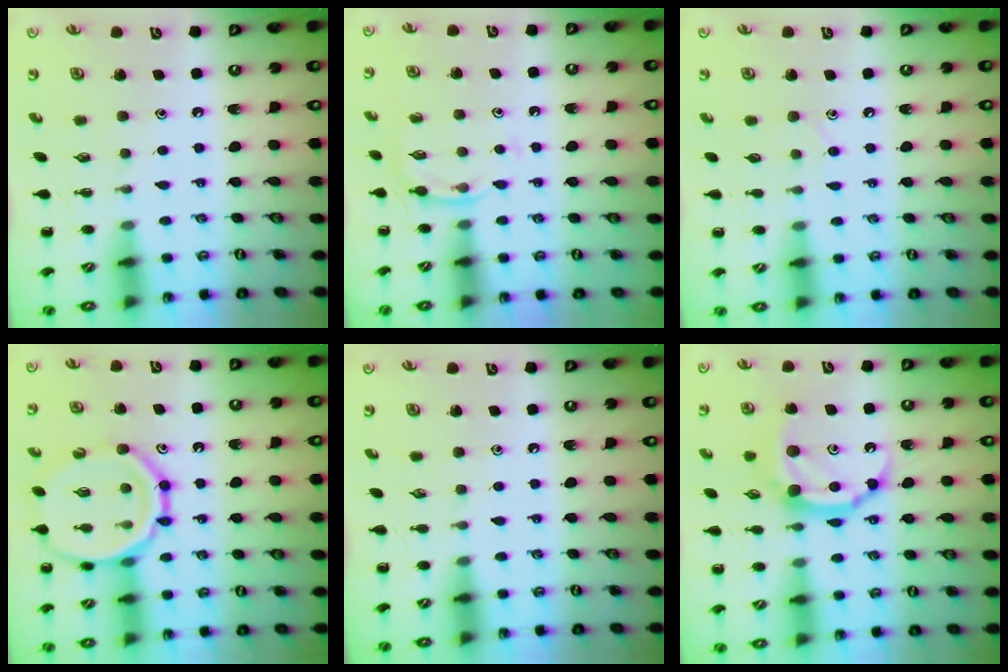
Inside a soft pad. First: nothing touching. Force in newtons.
{"total": 5.2, "press": 5.0, "slide": 1.5}
{"total": 2.3, "press": 2.2, "slide": 0.9}
{"total": 16.4, "press": 16.3, "slide": 2.5}
{"total": 0.0}
{"total": 11.1, "press": 11.1, "slide": 0.6}